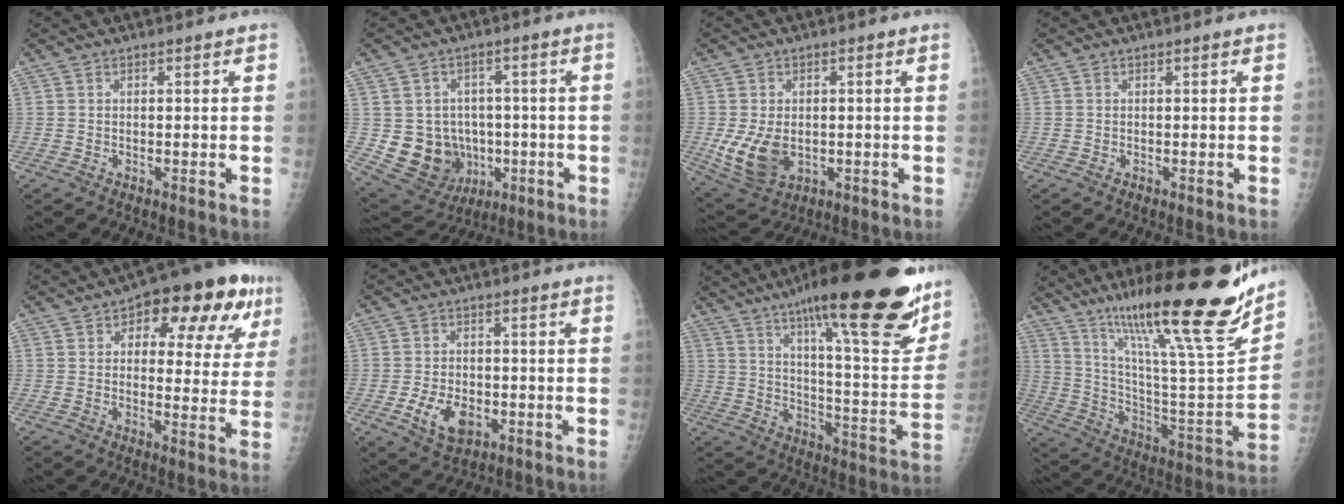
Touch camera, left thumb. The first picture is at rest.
{"total": 13.0, "force": [-1.5, 11.5, 5.8], "torque": [-0.073, 0.011, 0.001]}
{"total": 9.1, "force": [-1.2, 6.3, 6.5], "torque": [-0.115, -0.008, -0.004]}
{"total": 0.0}
{"total": 17.1, "force": [7.8, 8.3, 12.8], "torque": [-0.117, -0.001, 0.098]}
{"total": 7.8, "force": [-2.6, 5.1, 5.4], "torque": [-0.083, 0.004, -0.037]}
{"total": 31.7, "force": [20.2, 6.9, 23.4], "torque": [-0.304, -0.063, 0.293]}
{"total": 29.9, "force": [20.3, 3.6, 21.6], "torque": [-0.328, -0.080, 0.336]}